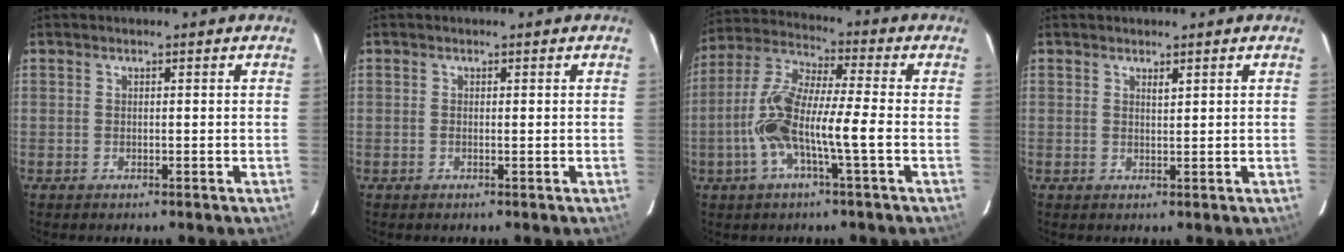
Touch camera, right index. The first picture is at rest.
{"total": 0.0}
{"total": 11.9, "force": [-2.9, 1.3, 11.5], "torque": [-0.244, 0.014, -0.062]}
{"total": 0.8, "force": [0.6, 0.1, 0.6], "torque": [-0.013, -0.002, 0.012]}